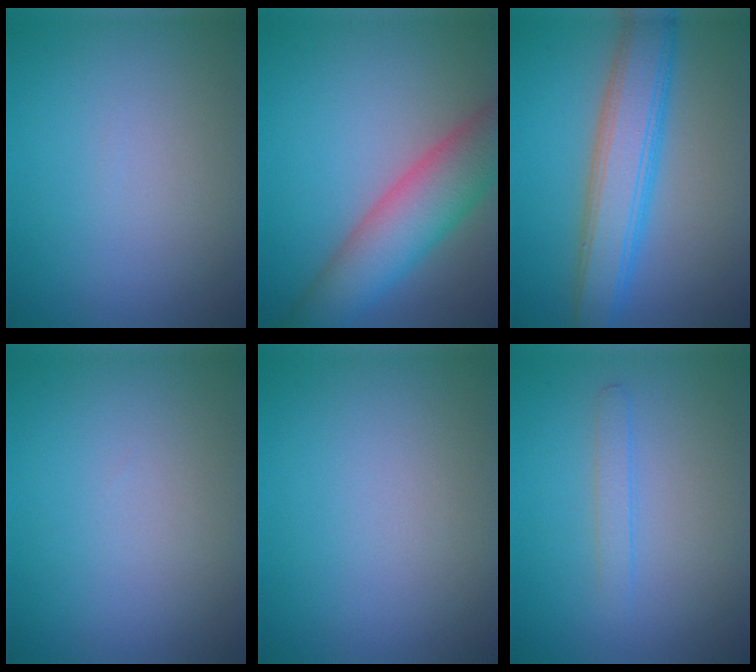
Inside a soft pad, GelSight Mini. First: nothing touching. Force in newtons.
{"total": 7.6, "press": 7.5, "slide": 0.7}
{"total": 6.6, "press": 6.6, "slide": 0.0}
{"total": 0.0}
{"total": 0.0}
{"total": 1.3, "press": 1.3, "slide": 0.1}